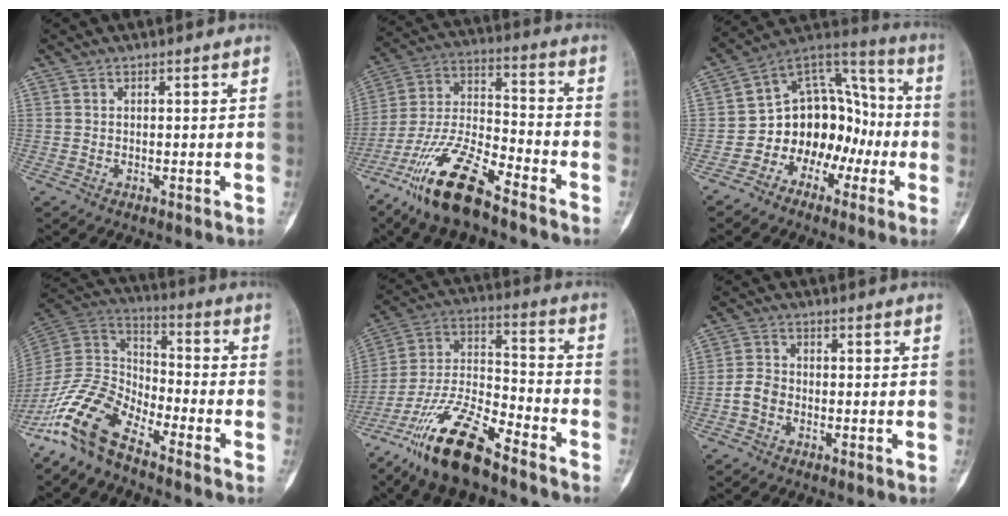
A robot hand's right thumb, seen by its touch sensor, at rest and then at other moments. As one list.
[{"total": 16.3, "force": [-11.3, 4.6, 10.9], "torque": [-0.215, 0.063, -0.214]}, {"total": 15.4, "force": [-4.7, 11.6, 8.9], "torque": [-0.068, 0.096, -0.085]}, {"total": 13.0, "force": [-9.7, 5.3, 6.9], "torque": [-0.133, 0.077, -0.201]}, {"total": 17.2, "force": [-12.2, 5.1, 11.0], "torque": [-0.207, 0.070, -0.226]}, {"total": 3.6, "force": [-1.3, 2.7, 1.9], "torque": [-0.033, 0.013, -0.031]}]